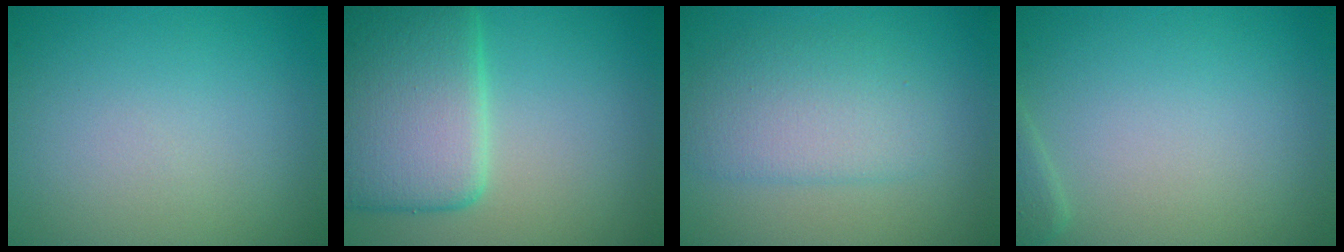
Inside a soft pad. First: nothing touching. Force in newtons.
{"total": 8.9, "press": 8.9, "slide": 0.6}
{"total": 3.6, "press": 3.6, "slide": 0.1}
{"total": 1.1, "press": 1.1, "slide": 0.1}